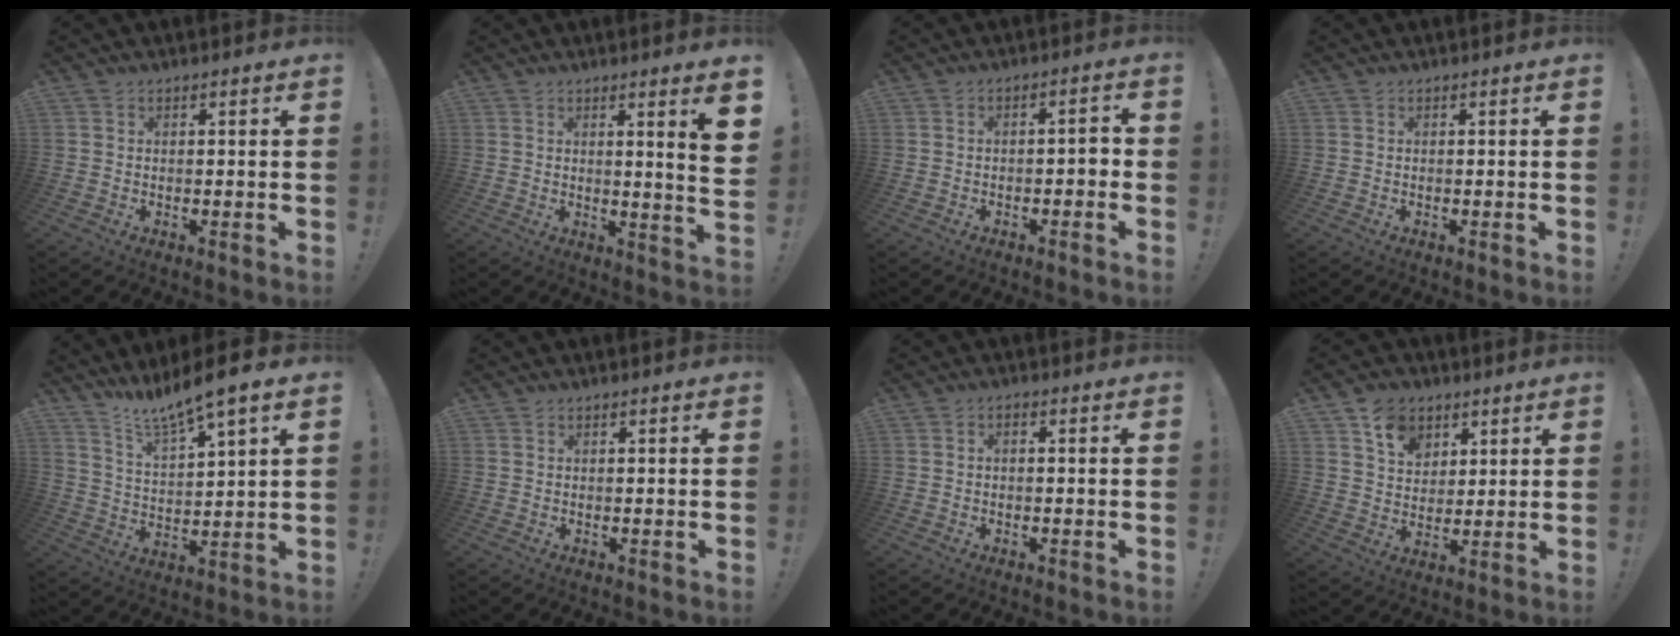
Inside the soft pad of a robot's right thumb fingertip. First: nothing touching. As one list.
[{"total": 6.8, "force": [2.8, -0.6, 6.2], "torque": [-0.082, -0.031, 0.040]}, {"total": 2.3, "force": [-1.4, 0.9, 1.6], "torque": [-0.018, 0.004, -0.029]}, {"total": 0.0}, {"total": 9.7, "force": [8.7, 0.1, 4.3], "torque": [-0.086, -0.066, 0.148]}, {"total": 0.0}, {"total": 0.9, "force": [-0.5, 0.4, 0.7], "torque": [-0.015, 0.006, -0.010]}, {"total": 9.5, "force": [5.6, 7.0, 3.3], "torque": [-0.052, -0.026, 0.107]}]